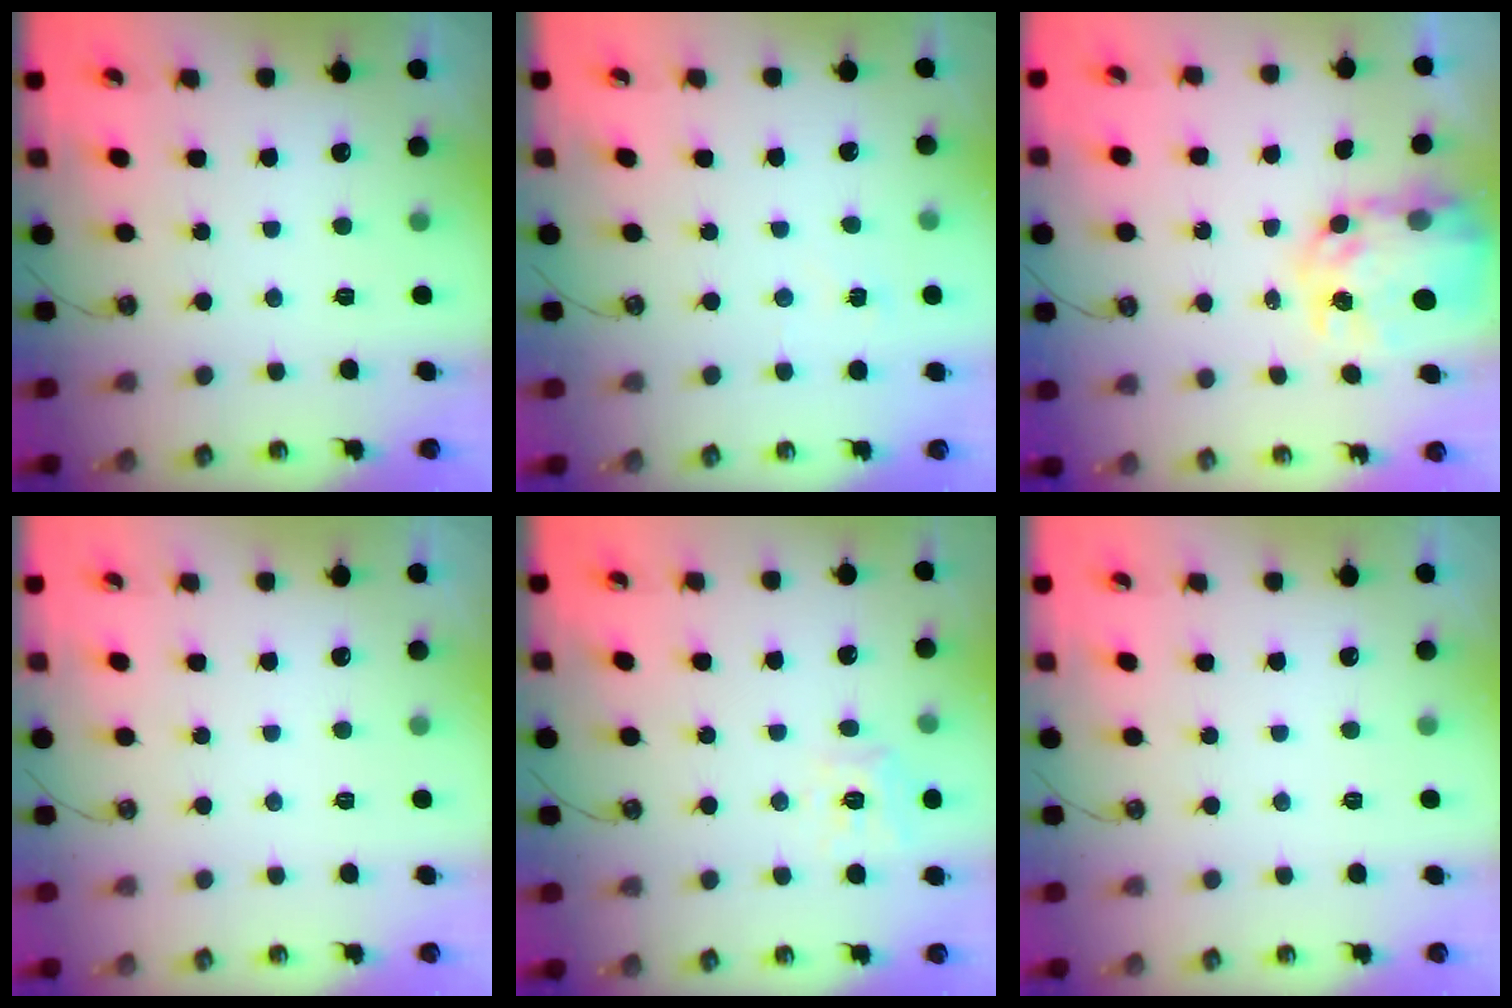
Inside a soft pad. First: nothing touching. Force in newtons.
{"total": 3.5, "press": 3.5, "slide": 0.5}
{"total": 9.7, "press": 9.6, "slide": 0.9}
{"total": 0.0}
{"total": 10.2, "press": 10.1, "slide": 1.2}
{"total": 0.0}